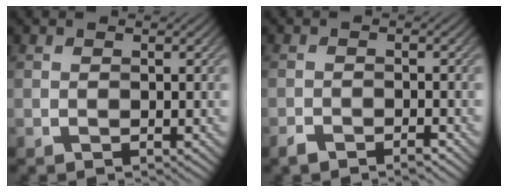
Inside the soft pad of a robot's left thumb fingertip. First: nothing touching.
{"total": 2.2, "force": [-1.8, 0.6, 1.1], "torque": [-0.018, 0.000, -0.035]}